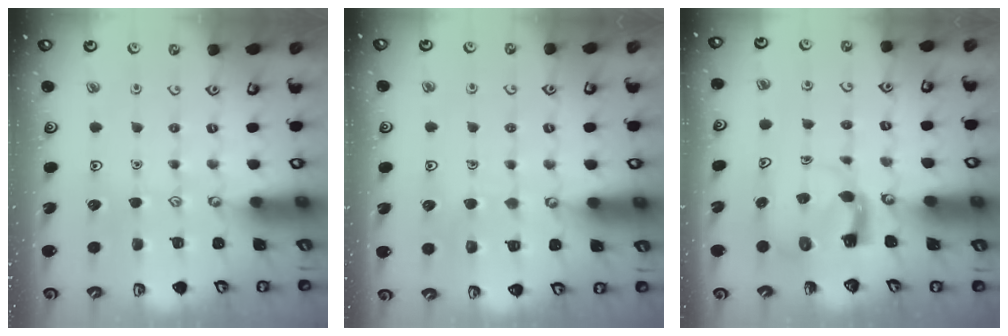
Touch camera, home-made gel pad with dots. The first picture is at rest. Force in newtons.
{"total": 6.7, "press": 6.7, "slide": 0.4}
{"total": 3.9, "press": 3.8, "slide": 0.7}